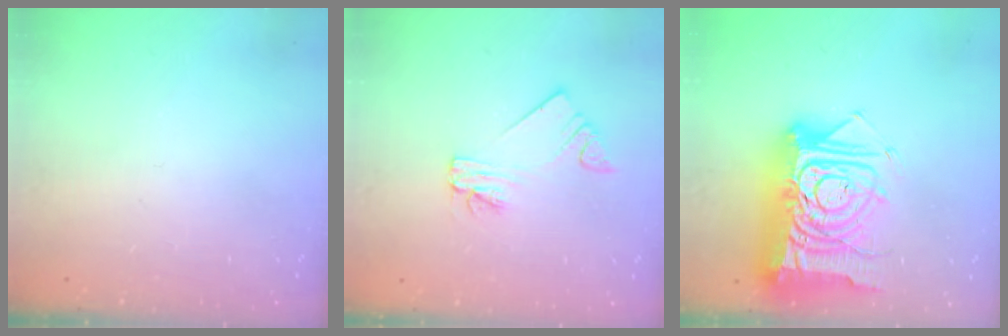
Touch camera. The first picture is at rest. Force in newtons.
{"total": 2.2, "press": 2.2, "slide": 0.1}
{"total": 24.5, "press": 24.3, "slide": 2.7}